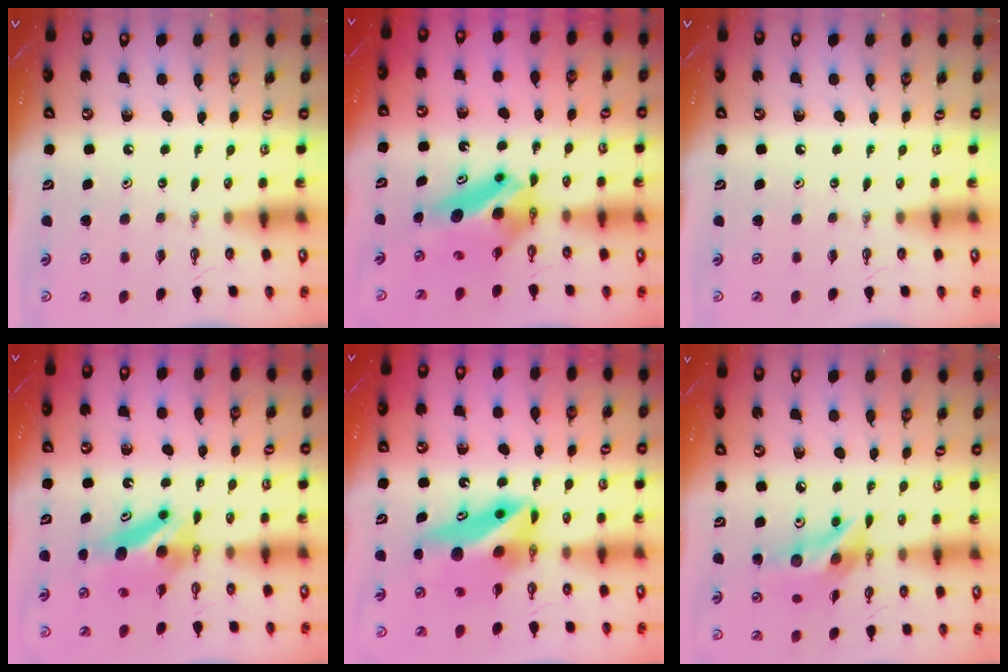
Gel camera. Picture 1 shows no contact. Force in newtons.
{"total": 7.8, "press": 7.4, "slide": 2.3}
{"total": 0.0}
{"total": 6.6, "press": 6.6, "slide": 0.8}
{"total": 9.4, "press": 9.2, "slide": 1.7}
{"total": 13.2, "press": 13.1, "slide": 0.9}